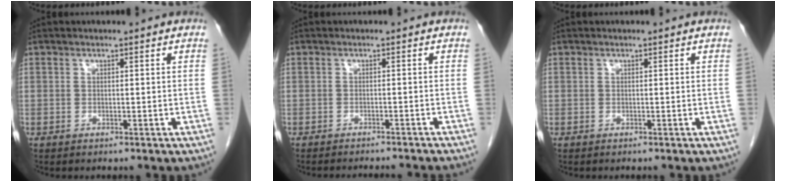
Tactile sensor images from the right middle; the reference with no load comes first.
{"total": 7.9, "force": [-7.3, -0.1, 2.9], "torque": [-0.022, -0.014, -0.087]}
{"total": 0.0}